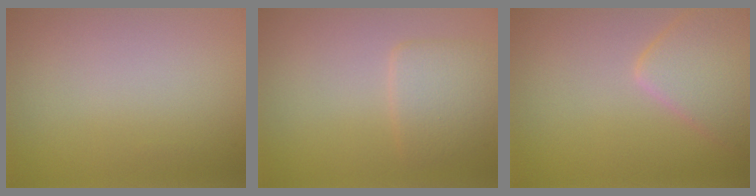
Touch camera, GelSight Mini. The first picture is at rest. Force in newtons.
{"total": 2.8, "press": 2.8, "slide": 0.3}
{"total": 4.9, "press": 4.9, "slide": 0.3}